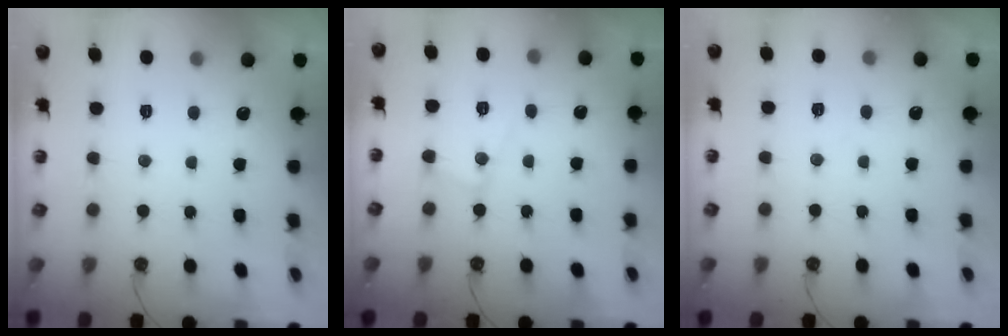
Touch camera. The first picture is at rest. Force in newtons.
{"total": 7.9, "press": 7.9, "slide": 0.6}
{"total": 4.8, "press": 4.8, "slide": 0.7}